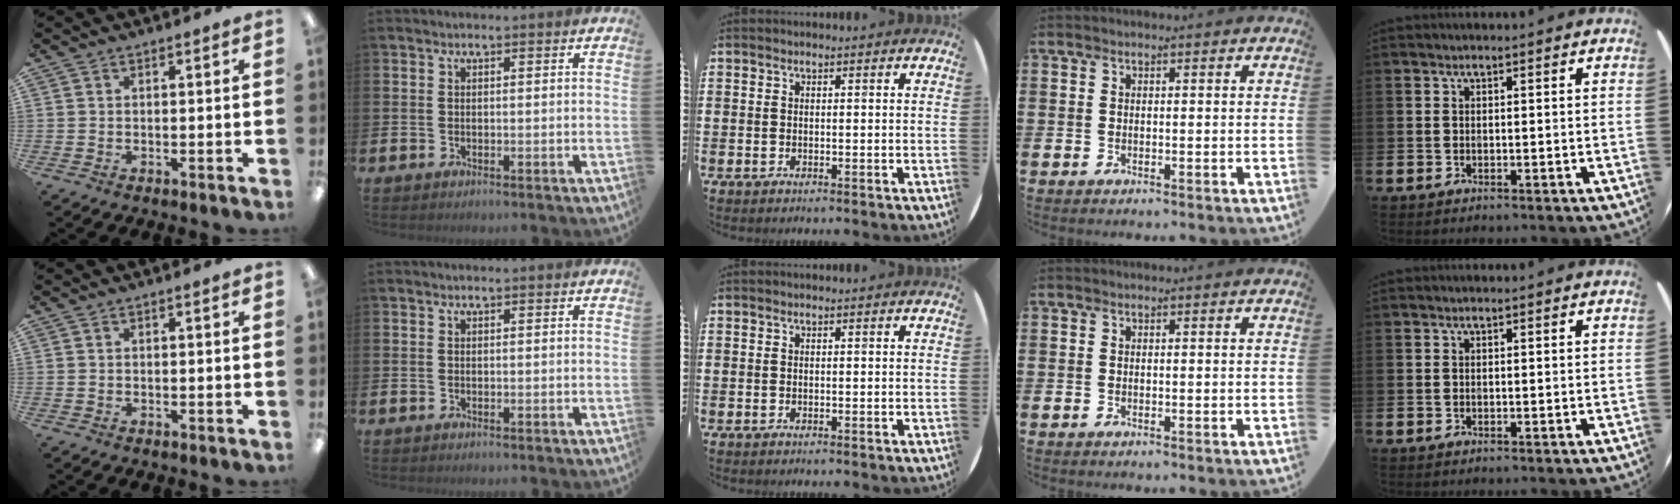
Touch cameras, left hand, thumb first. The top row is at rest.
{}